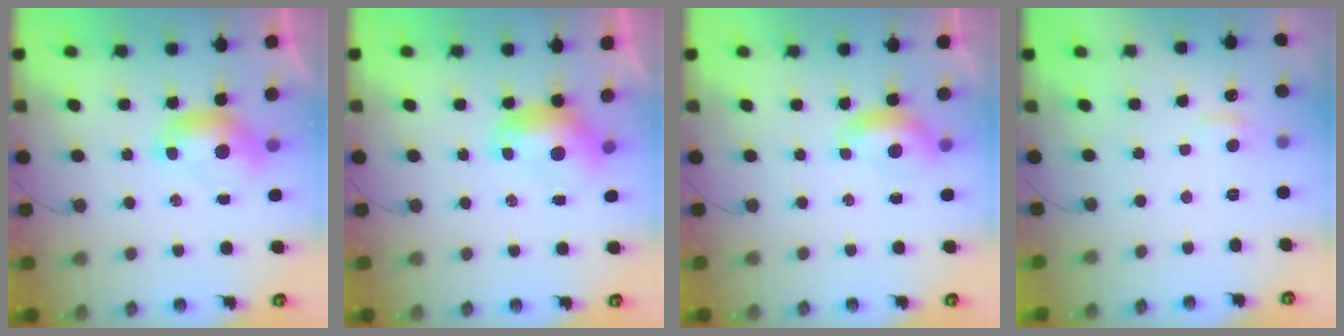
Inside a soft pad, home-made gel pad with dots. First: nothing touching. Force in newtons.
{"total": 1.2, "press": 1.1, "slide": 0.5}
{"total": 1.1, "press": 1.0, "slide": 0.5}
{"total": 1.1, "press": 0.8, "slide": 0.7}